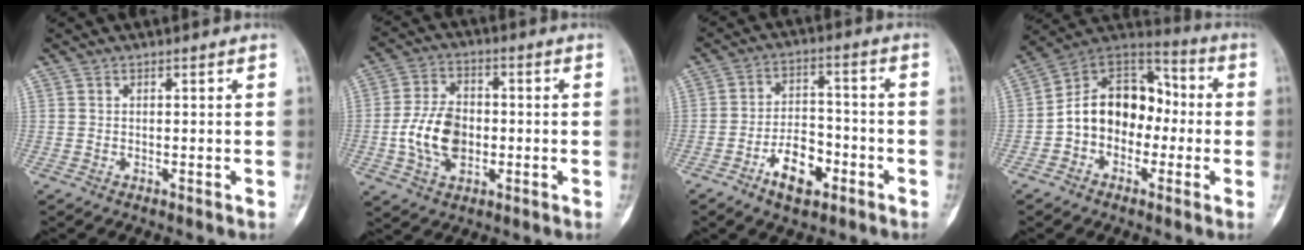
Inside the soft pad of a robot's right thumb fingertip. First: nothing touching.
{"total": 11.0, "force": [-1.6, 7.4, 8.0], "torque": [-0.136, 0.013, -0.031]}
{"total": 9.5, "force": [-4.8, 5.2, 6.3], "torque": [-0.083, 0.036, -0.082]}
{"total": 15.0, "force": [-1.8, 11.2, 9.8], "torque": [-0.117, 0.055, -0.045]}